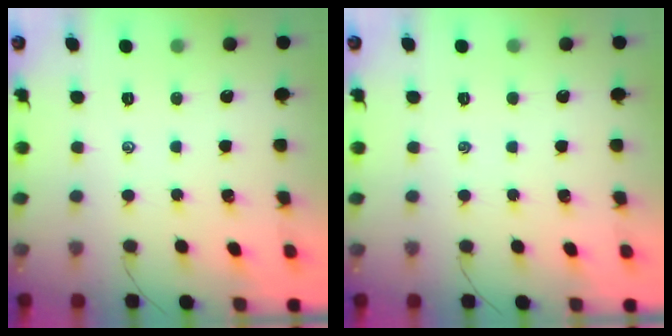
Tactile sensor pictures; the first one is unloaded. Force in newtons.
{"total": 0.0}